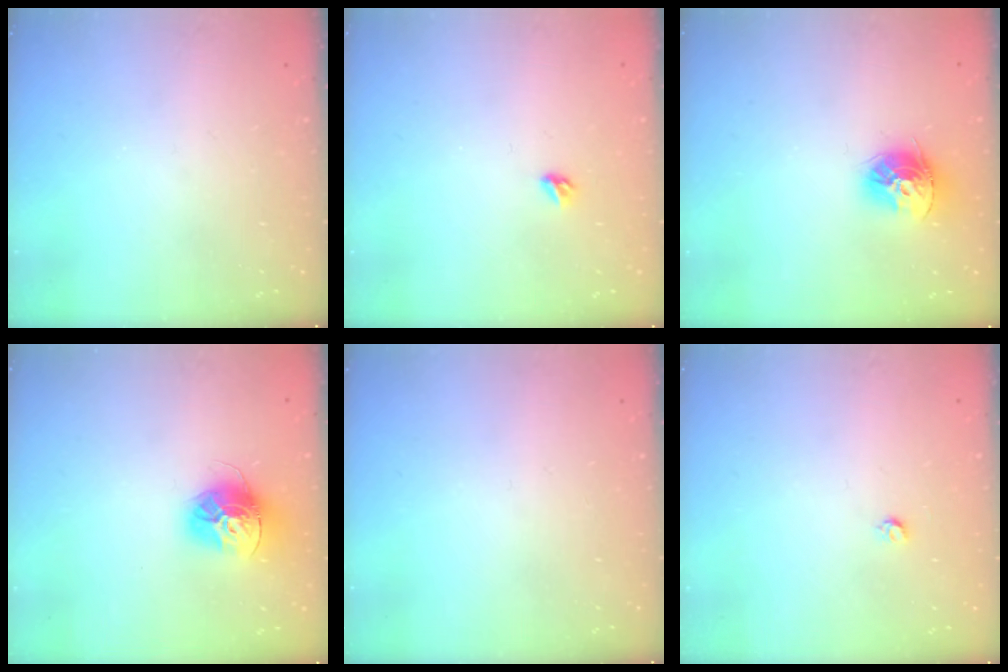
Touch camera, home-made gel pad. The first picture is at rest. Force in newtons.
{"total": 3.5, "press": 3.4, "slide": 0.8}
{"total": 12.2, "press": 12.1, "slide": 1.1}
{"total": 14.0, "press": 14.0, "slide": 1.3}
{"total": 0.0}
{"total": 3.0, "press": 3.0, "slide": 0.2}